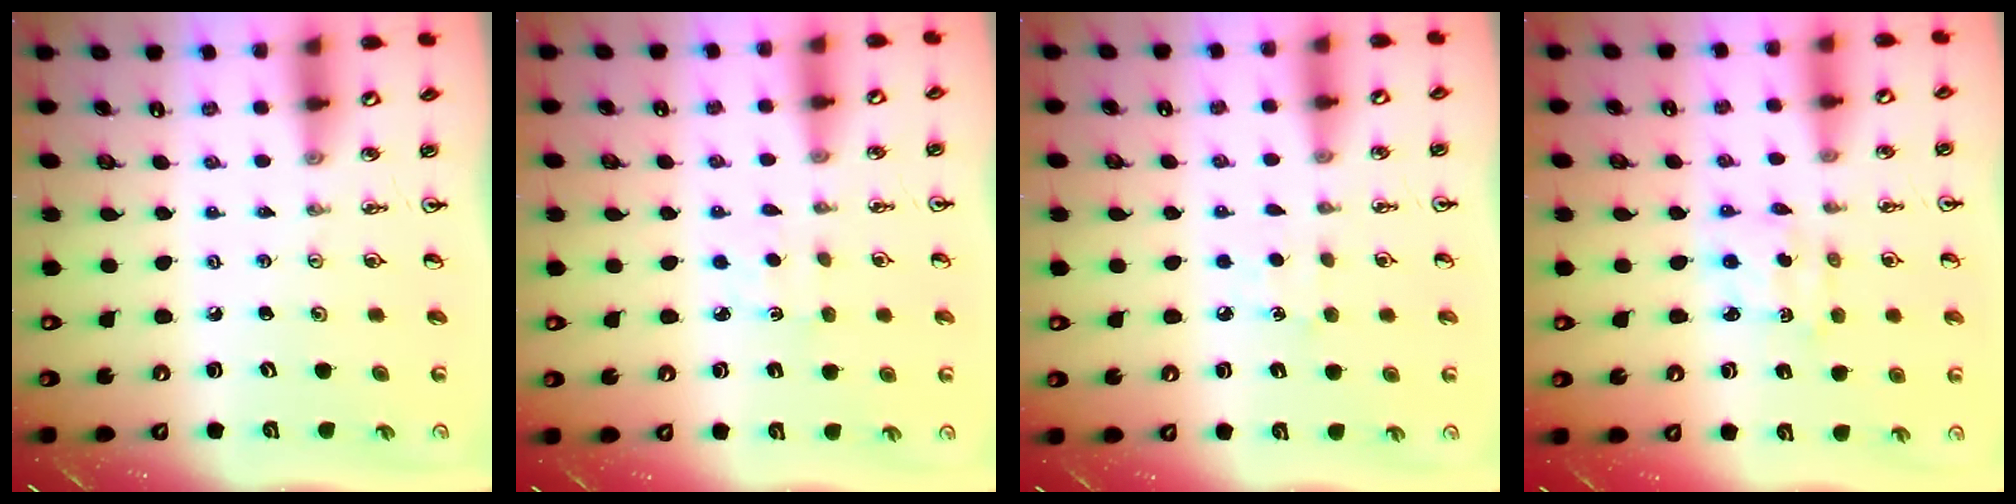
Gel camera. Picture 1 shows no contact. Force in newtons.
{"total": 2.4, "press": 2.3, "slide": 0.3}
{"total": 4.2, "press": 4.2, "slide": 0.5}
{"total": 2.5, "press": 2.5, "slide": 0.3}